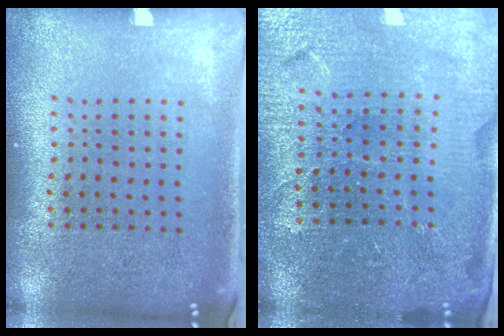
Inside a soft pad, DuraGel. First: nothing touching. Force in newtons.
{"total": 4.3, "press": 4.1, "slide": 1.3}